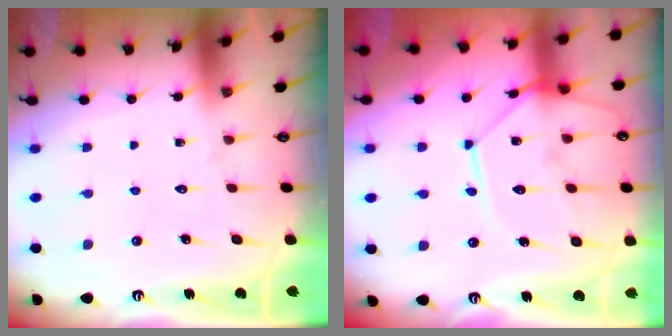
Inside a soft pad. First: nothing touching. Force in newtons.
{"total": 13.0, "press": 13.0, "slide": 1.2}